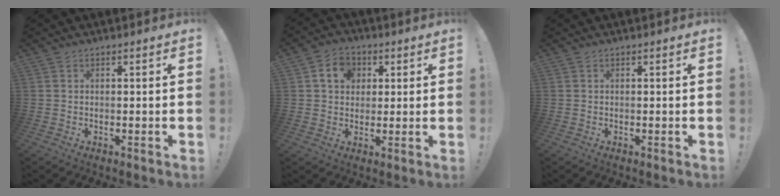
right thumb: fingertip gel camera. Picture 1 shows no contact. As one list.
[{"total": 8.5, "force": [2.5, 7.1, 3.9], "torque": [-0.052, 0.002, 0.048]}, {"total": 0.0}]